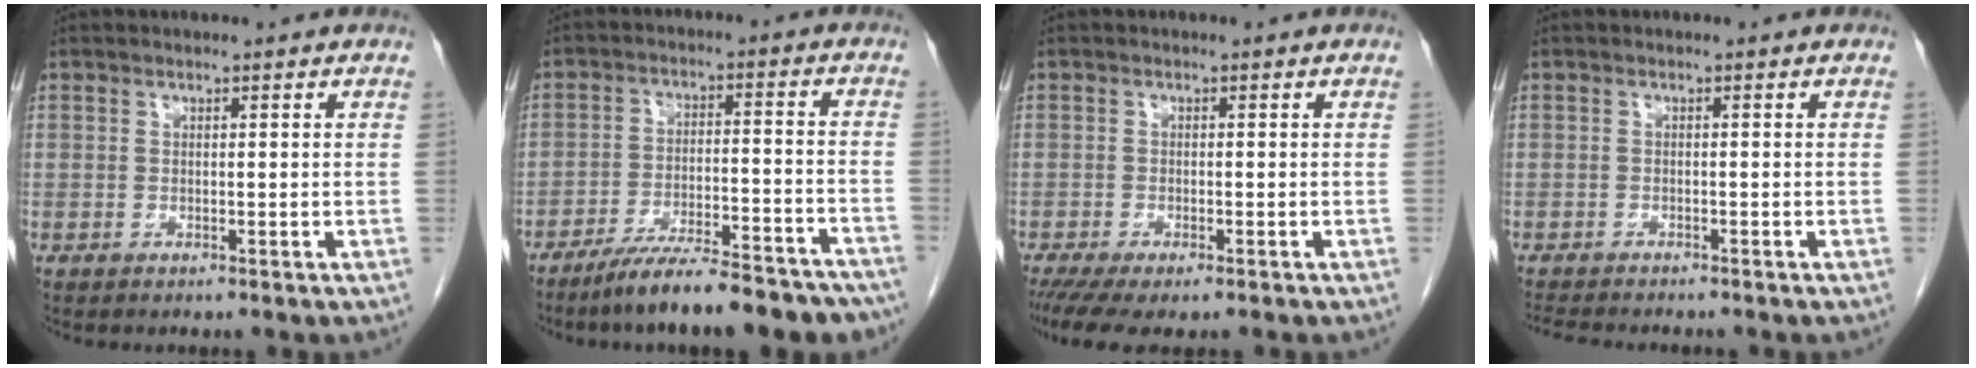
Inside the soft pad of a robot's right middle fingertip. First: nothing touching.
{"total": 17.6, "force": [-15.0, 3.0, 8.6], "torque": [-0.099, 0.014, -0.220]}
{"total": 7.6, "force": [-5.9, 1.7, 4.4], "torque": [-0.067, -0.017, -0.091]}
{"total": 5.8, "force": [-5.2, 1.0, 2.4], "torque": [-0.039, -0.012, -0.079]}